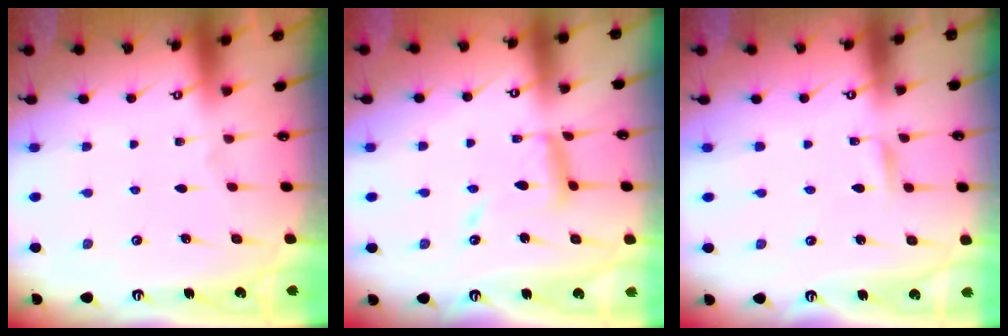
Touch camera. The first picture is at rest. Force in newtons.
{"total": 12.6, "press": 12.5, "slide": 1.2}
{"total": 1.6, "press": 1.6, "slide": 0.2}